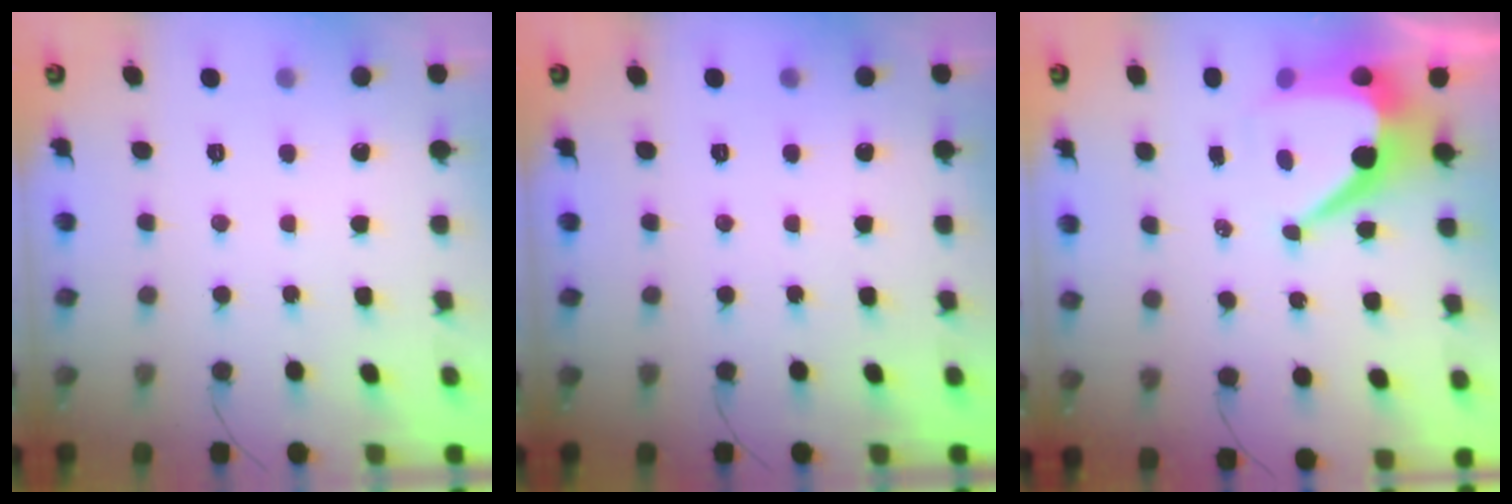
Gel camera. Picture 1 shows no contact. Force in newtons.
{"total": 0.0}
{"total": 10.8, "press": 10.8, "slide": 0.9}